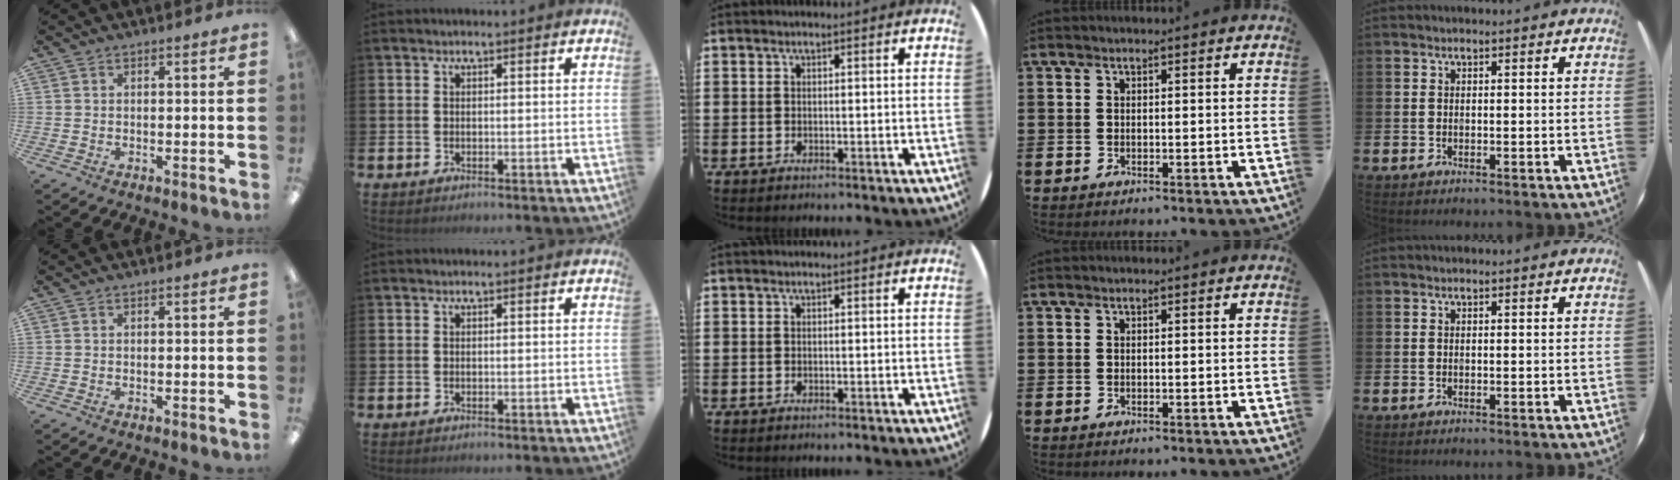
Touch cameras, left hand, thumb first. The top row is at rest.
{}